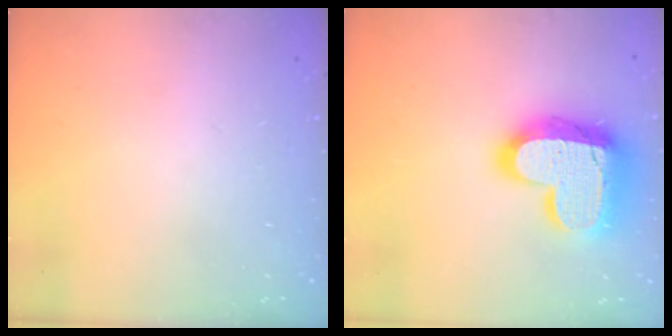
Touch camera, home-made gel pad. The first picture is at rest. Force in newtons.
{"total": 21.1, "press": 21.0, "slide": 1.5}